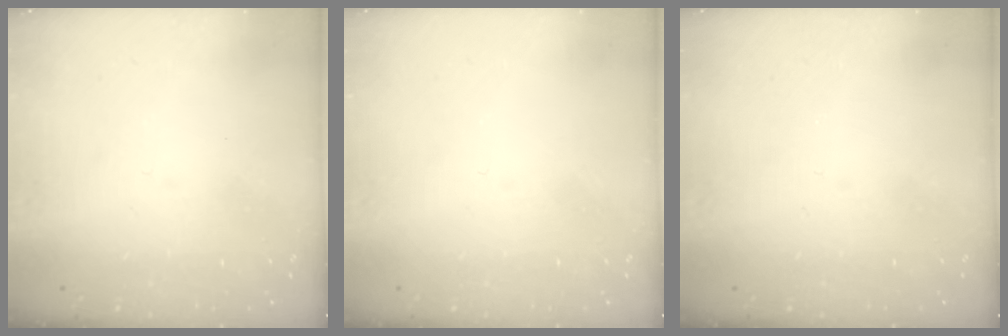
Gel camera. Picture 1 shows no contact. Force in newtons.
{"total": 0.0}
{"total": 0.0}